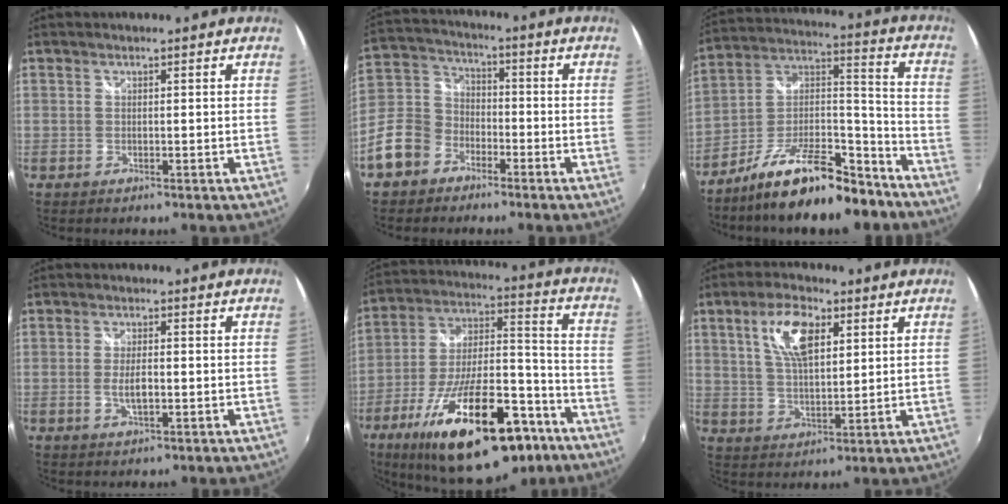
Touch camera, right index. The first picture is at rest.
{"total": 12.4, "force": [-6.9, 9.4, 4.3], "torque": [-0.118, 0.036, -0.126]}
{"total": 20.0, "force": [-14.1, 6.7, 12.5], "torque": [-0.217, 0.013, -0.228]}
{"total": 4.0, "force": [-0.8, 1.4, 3.6], "torque": [-0.069, -0.005, -0.014]}
{"total": 29.1, "force": [-16.9, 11.4, 20.8], "torque": [-0.359, -0.006, -0.253]}
{"total": 9.7, "force": [3.9, 4.3, 7.8], "torque": [-0.148, 0.013, 0.074]}